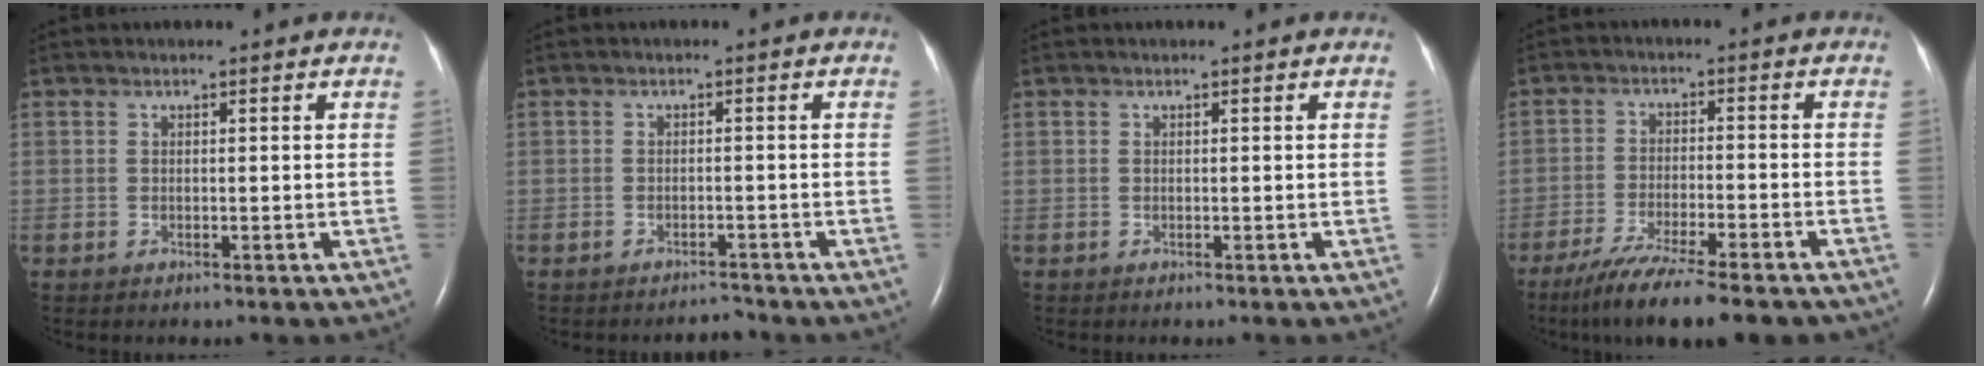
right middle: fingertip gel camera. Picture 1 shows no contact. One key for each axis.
{"total": 1.6, "fx": -1.6, "fy": 0.3, "fz": -0.1, "tx": -0.001, "ty": -0.006, "tz": -0.020}
{"total": 0.0}
{"total": 15.3, "fx": -12.5, "fy": 1.9, "fz": 8.6, "tx": -0.133, "ty": -0.031, "tz": -0.194}